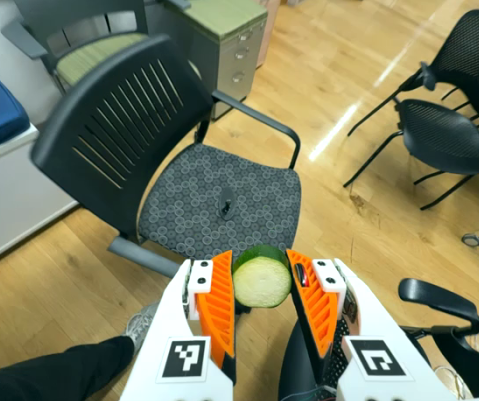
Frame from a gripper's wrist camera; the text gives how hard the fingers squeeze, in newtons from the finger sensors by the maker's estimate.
{"total": 12.9, "left": 14.9, "right": 10.9}